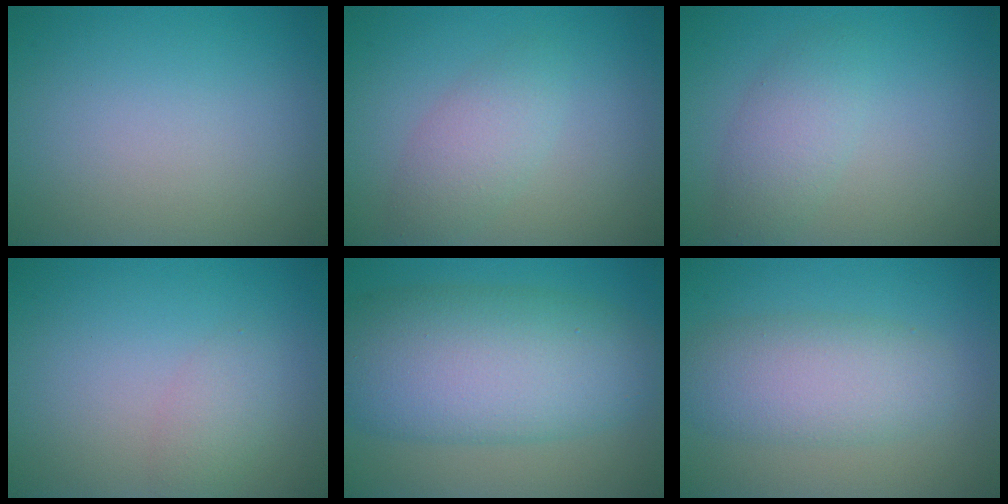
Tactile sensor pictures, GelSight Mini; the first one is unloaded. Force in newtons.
{"total": 2.7, "press": 2.7, "slide": 0.1}
{"total": 2.7, "press": 2.7, "slide": 0.0}
{"total": 1.6, "press": 1.6, "slide": 0.1}
{"total": 11.0, "press": 11.0, "slide": 0.0}
{"total": 5.2, "press": 5.2, "slide": 0.3}